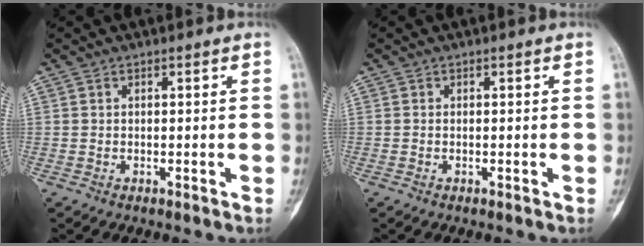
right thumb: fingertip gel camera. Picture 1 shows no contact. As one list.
[{"total": 0.0}]